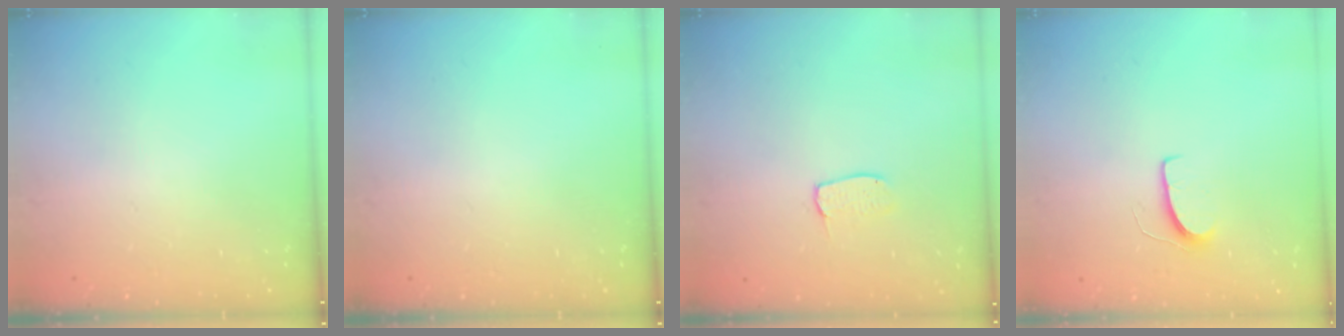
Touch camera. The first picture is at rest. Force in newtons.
{"total": 0.0}
{"total": 3.9, "press": 3.9, "slide": 0.2}
{"total": 5.8, "press": 5.7, "slide": 0.4}